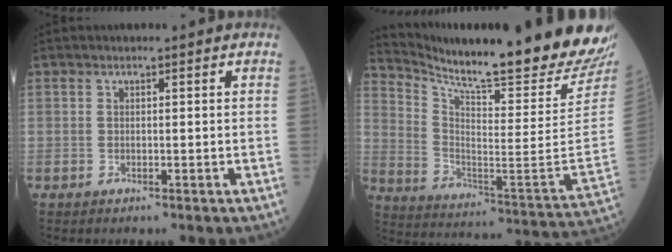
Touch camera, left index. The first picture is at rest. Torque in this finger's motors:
{"motor_torque": [0.04, -1.48, 0.24, 0.13]}